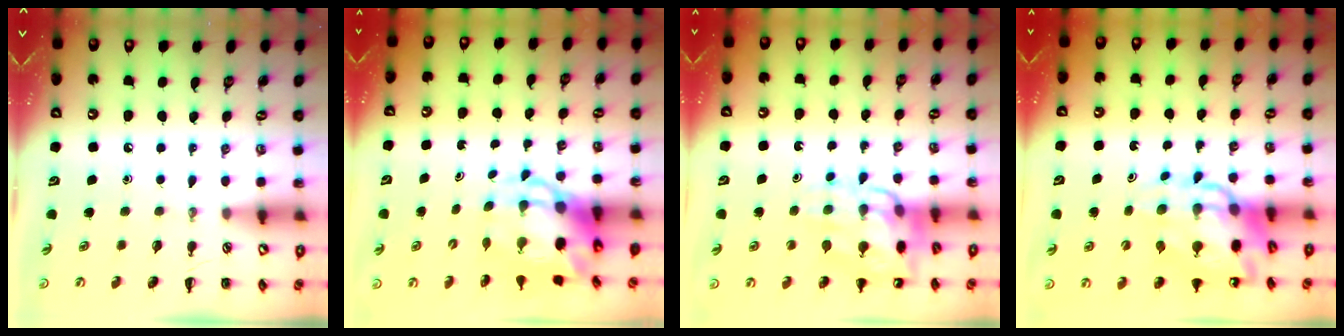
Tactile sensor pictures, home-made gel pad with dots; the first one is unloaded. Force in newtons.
{"total": 6.4, "press": 6.2, "slide": 1.7}
{"total": 13.3, "press": 13.0, "slide": 2.8}
{"total": 12.4, "press": 12.0, "slide": 3.3}